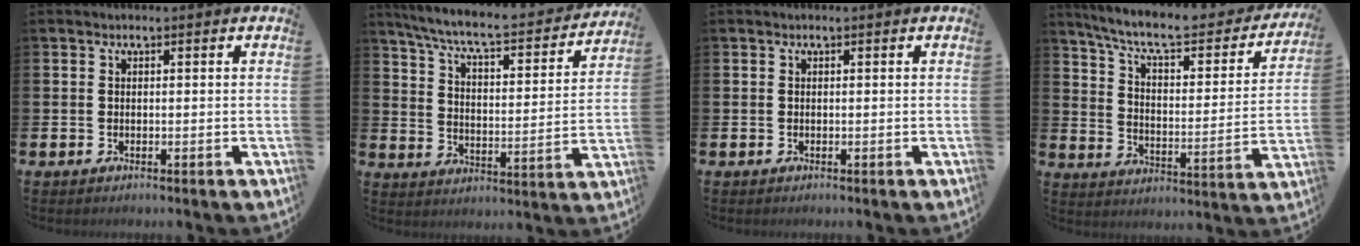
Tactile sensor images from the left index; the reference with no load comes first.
{"total": 7.4, "force": [6.6, 1.0, 3.2], "torque": [-0.085, -0.049, 0.107]}
{"total": 0.0}
{"total": 8.5, "force": [7.3, 2.1, 3.9], "torque": [-0.104, -0.047, 0.120]}